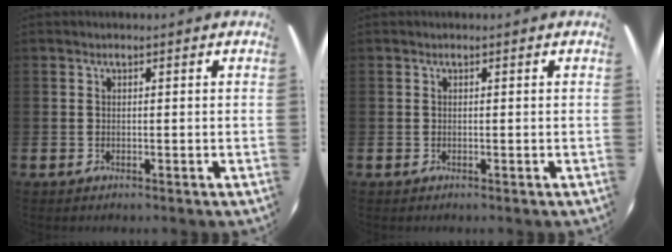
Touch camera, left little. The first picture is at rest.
{"total": 0.0}